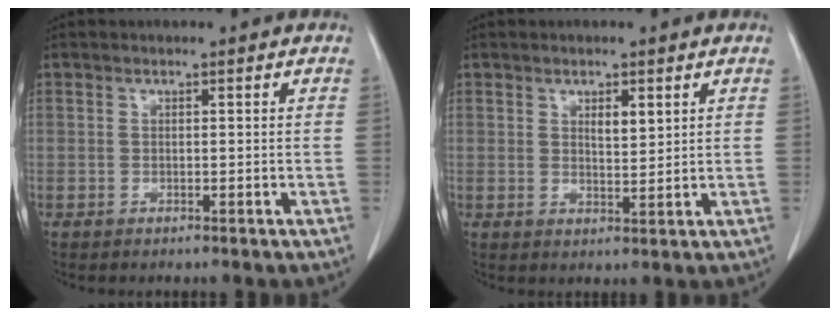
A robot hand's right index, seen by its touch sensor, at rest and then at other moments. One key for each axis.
{"total": 2.7, "fx": 1.3, "fy": 0.8, "fz": 2.2, "tx": -0.040, "ty": -0.003, "tz": 0.024}